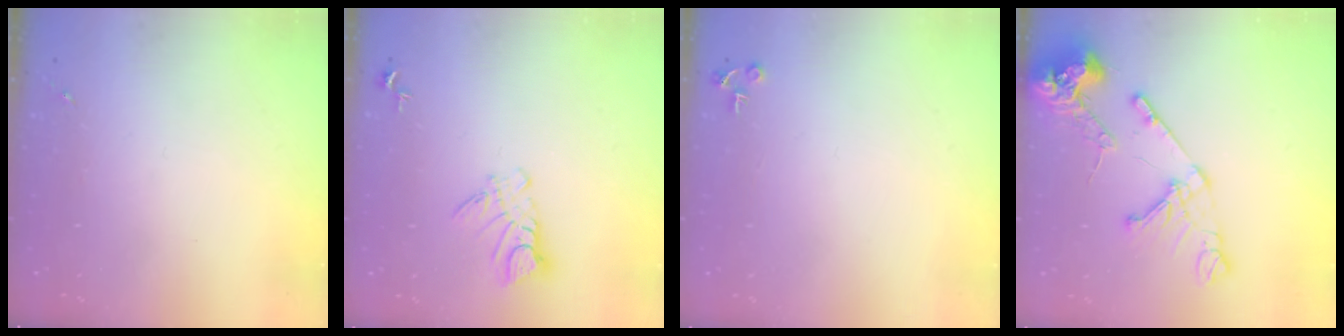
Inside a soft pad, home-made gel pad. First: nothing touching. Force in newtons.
{"total": 8.0, "press": 8.0, "slide": 0.7}
{"total": 4.3, "press": 4.3, "slide": 0.5}
{"total": 14.1, "press": 14.0, "slide": 1.9}